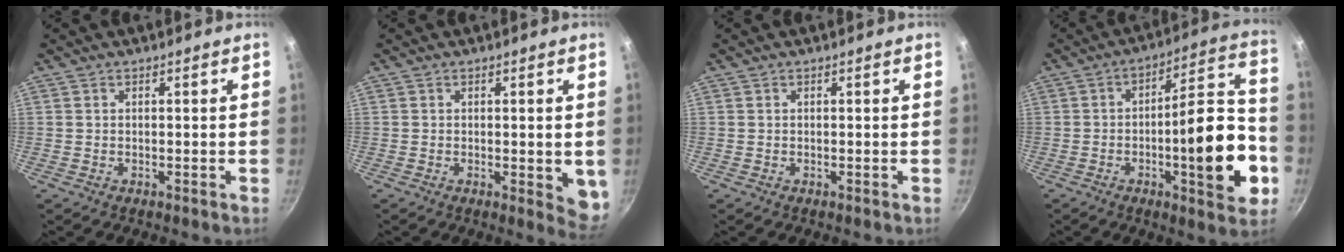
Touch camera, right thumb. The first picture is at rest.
{"total": 5.3, "force": [-0.3, 2.1, 4.8], "torque": [-0.054, -0.014, -0.003]}
{"total": 0.0}
{"total": 20.0, "force": [-5.3, 6.2, 18.3], "torque": [-0.229, 0.039, -0.082]}